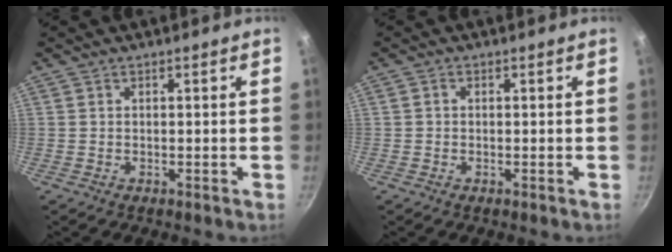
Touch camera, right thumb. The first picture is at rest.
{"total": 0.6, "force": [-0.1, 0.5, 0.2], "torque": [-0.004, 0.004, -0.001]}